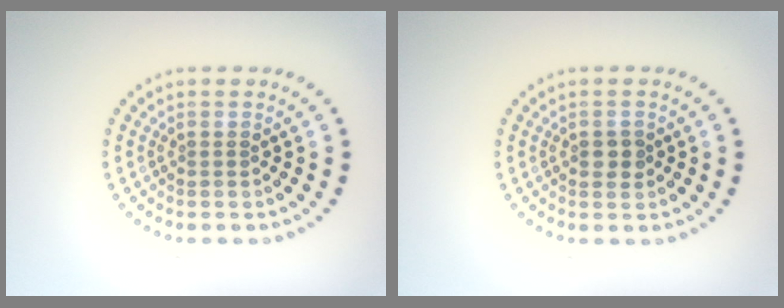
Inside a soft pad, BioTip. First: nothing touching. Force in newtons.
{"total": 1.5, "press": 1.5, "slide": 0.1}